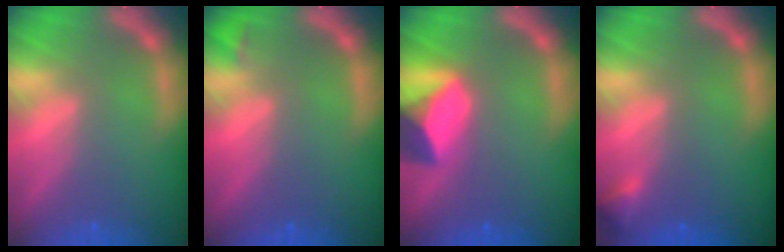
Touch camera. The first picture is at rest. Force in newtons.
{"total": 0.9}
{"total": 6.9}
{"total": 1.4}